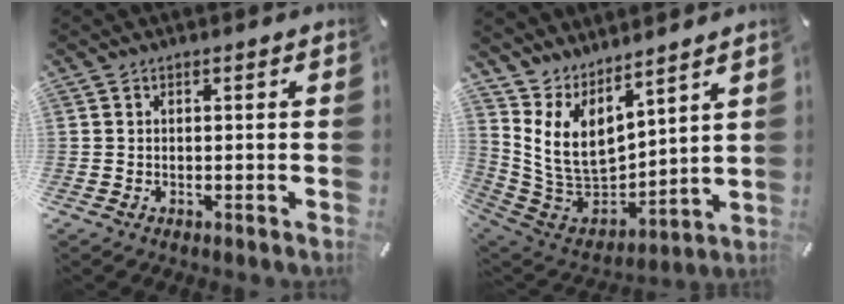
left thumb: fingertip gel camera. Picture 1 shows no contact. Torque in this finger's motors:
{"motor_torque": [2.33, 0.87, 1.36, -1.41, 0.26]}